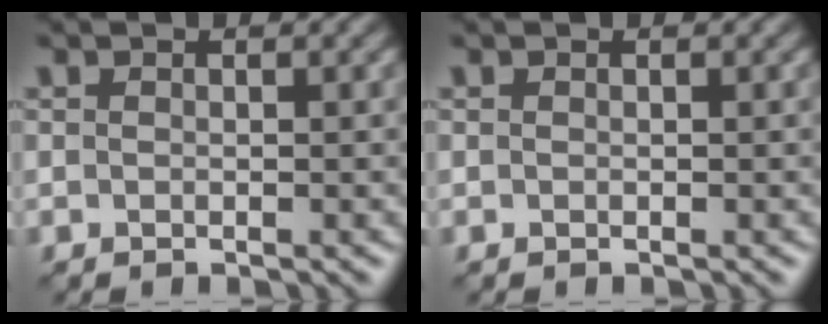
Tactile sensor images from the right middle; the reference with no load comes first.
{"total": 0.0}